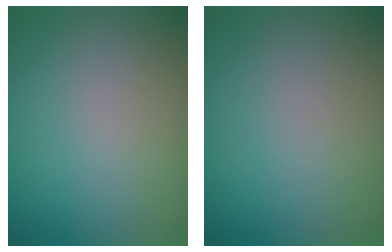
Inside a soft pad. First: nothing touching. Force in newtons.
{"total": 0.0}